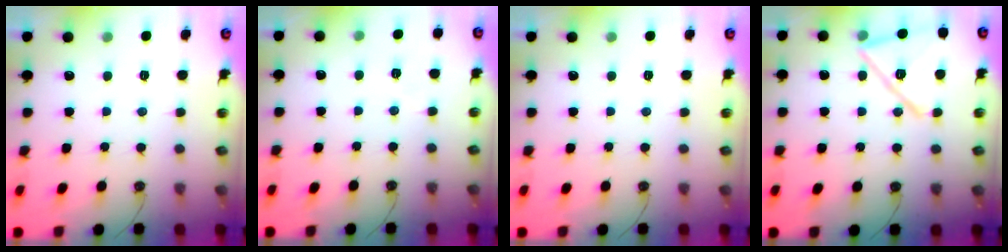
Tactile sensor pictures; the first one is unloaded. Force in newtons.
{"total": 3.8, "press": 3.4, "slide": 1.8}
{"total": 0.0}
{"total": 16.7, "press": 16.6, "slide": 2.1}